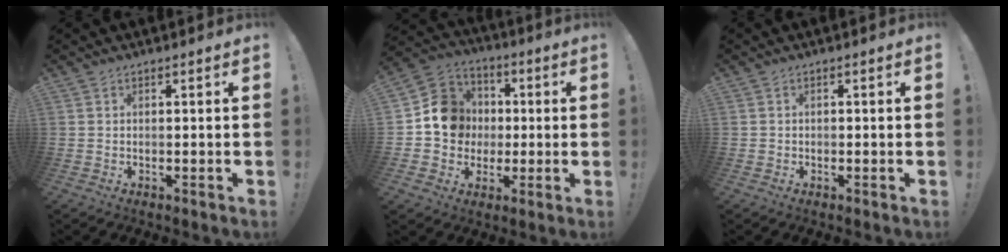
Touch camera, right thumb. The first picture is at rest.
{"total": 12.8, "force": [0.1, 12.0, 4.4], "torque": [-0.049, 0.018, 0.015]}
{"total": 0.7, "force": [-0.3, 0.6, 0.2], "torque": [-0.003, 0.002, -0.005]}